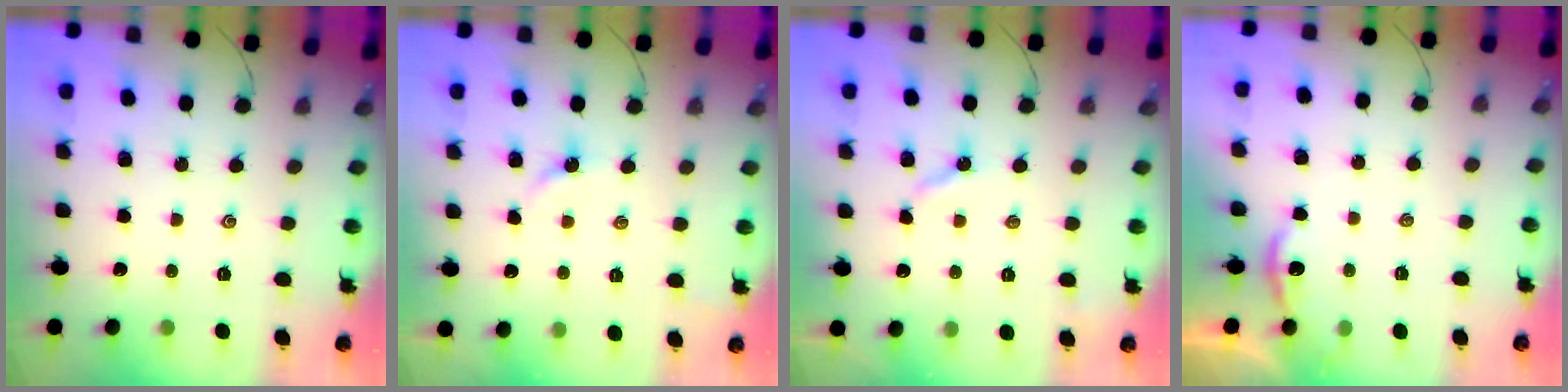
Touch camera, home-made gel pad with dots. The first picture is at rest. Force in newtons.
{"total": 3.4, "press": 3.3, "slide": 0.7}
{"total": 4.7, "press": 4.7, "slide": 0.4}
{"total": 2.9, "press": 2.9, "slide": 0.1}